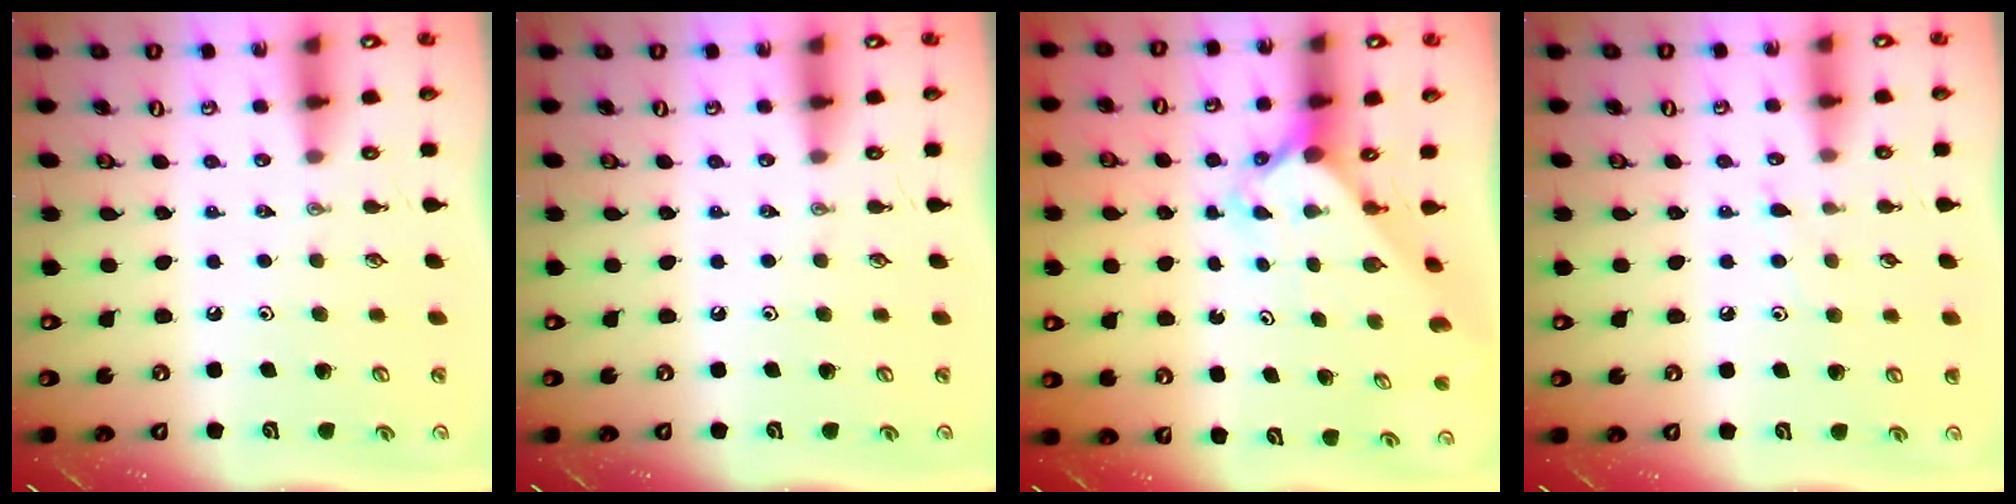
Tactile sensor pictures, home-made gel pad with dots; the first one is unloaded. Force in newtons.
{"total": 0.0}
{"total": 2.6, "press": 2.6, "slide": 0.2}
{"total": 4.9, "press": 4.8, "slide": 0.6}